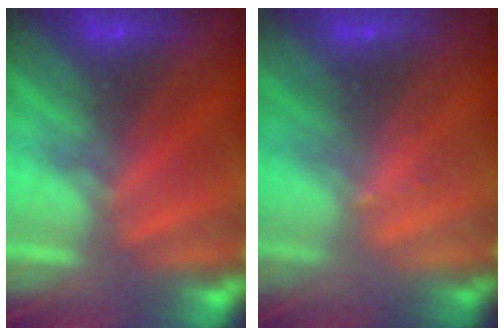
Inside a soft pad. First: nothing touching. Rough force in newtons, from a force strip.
{"total": 1.3}